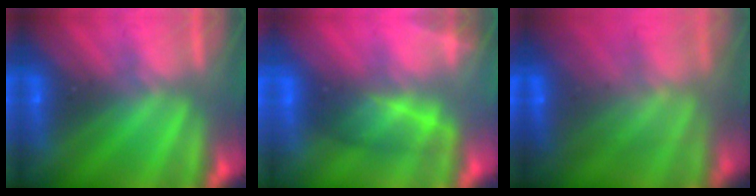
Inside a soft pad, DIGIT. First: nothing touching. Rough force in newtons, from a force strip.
{"total": 3.7}
{"total": 11.7}